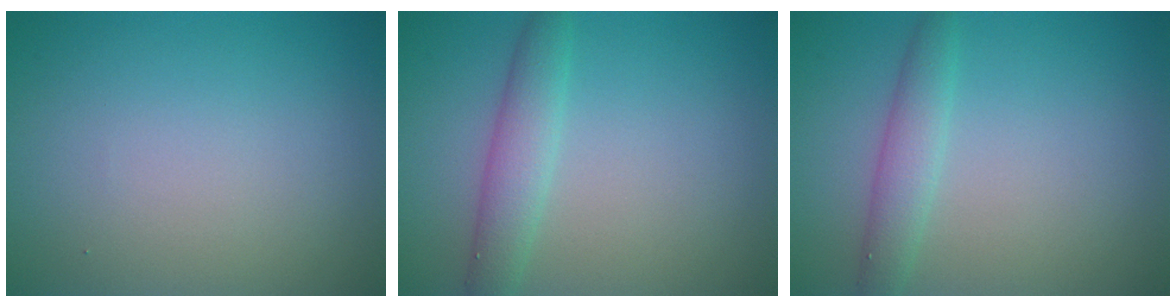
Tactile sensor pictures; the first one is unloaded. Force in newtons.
{"total": 2.9, "press": 2.9, "slide": 0.1}
{"total": 2.4, "press": 2.4, "slide": 0.1}